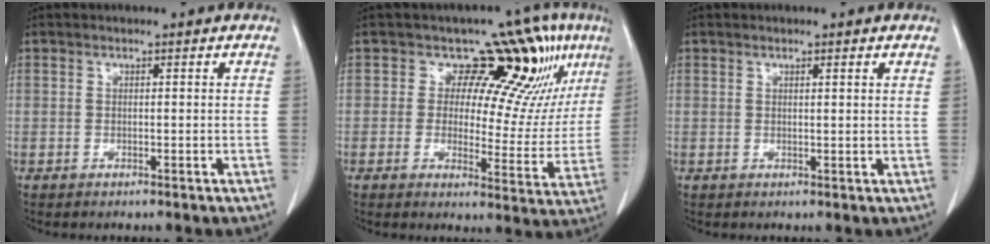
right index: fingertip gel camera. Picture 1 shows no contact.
{"total": 13.5, "force": [7.3, 5.9, 9.7], "torque": [-0.109, -0.010, 0.078]}
{"total": 1.6, "force": [1.1, -0.1, 1.2], "torque": [-0.019, 0.002, 0.014]}